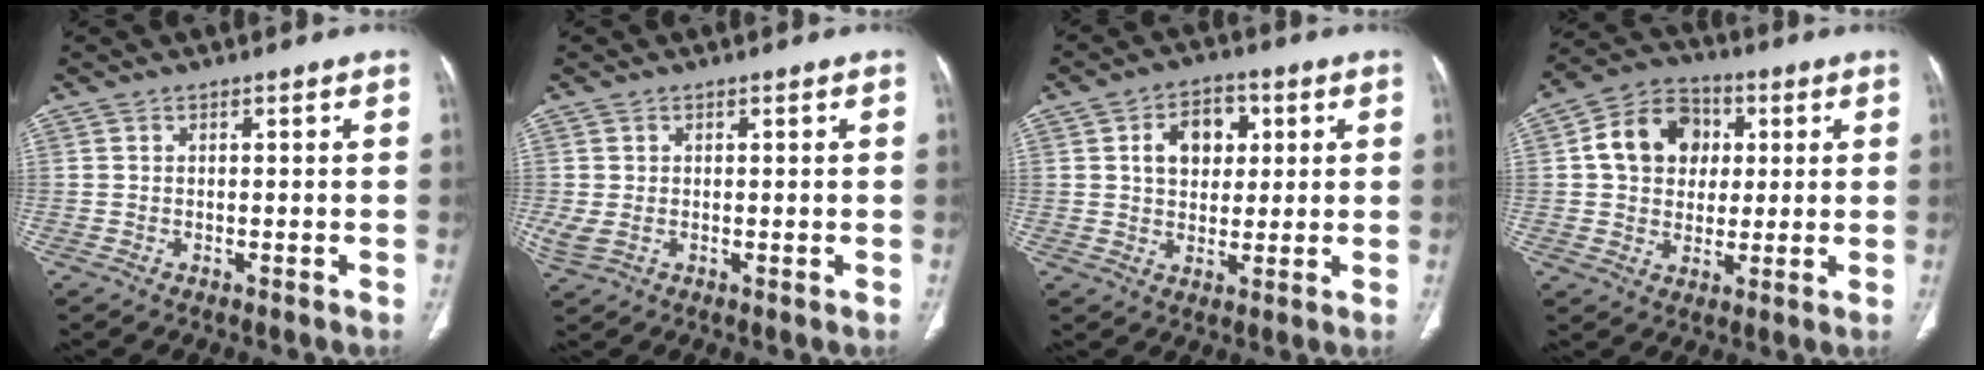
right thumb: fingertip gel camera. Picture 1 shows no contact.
{"total": 3.0, "force": [-0.1, 1.9, 2.2], "torque": [-0.064, 0.000, 0.008]}
{"total": 8.8, "force": [2.4, 6.3, 5.7], "torque": [-0.058, 0.001, 0.035]}
{"total": 12.5, "force": [2.4, 10.2, 6.9], "torque": [-0.089, 0.010, 0.033]}